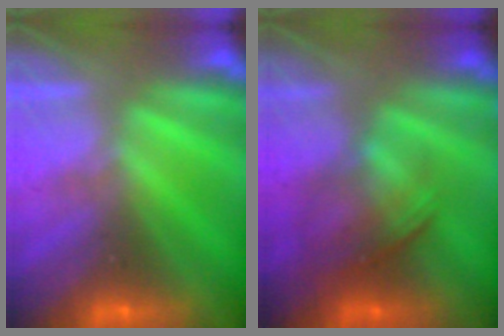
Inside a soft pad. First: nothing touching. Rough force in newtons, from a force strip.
{"total": 1.9}